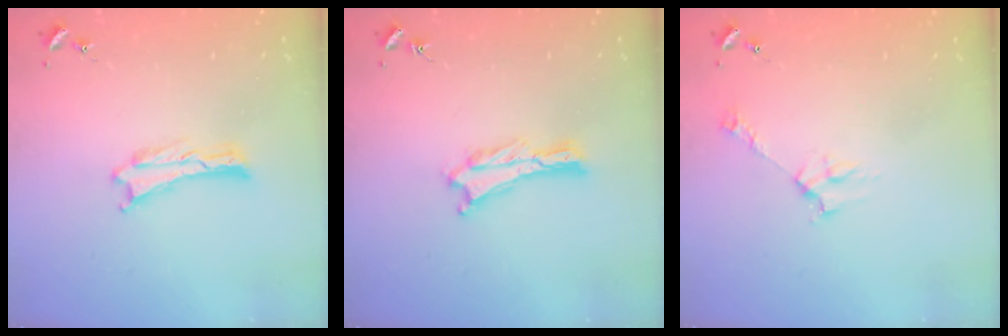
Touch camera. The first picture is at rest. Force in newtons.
{"total": 0.9, "press": 0.9, "slide": 0.2}
{"total": 3.5, "press": 3.5, "slide": 0.4}